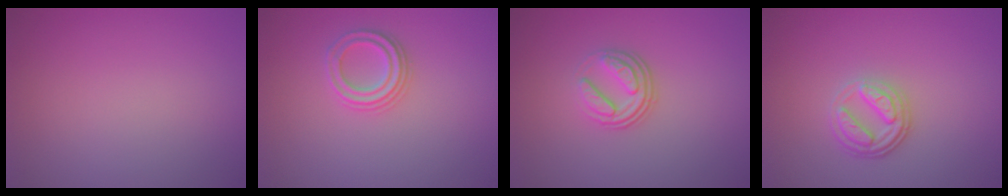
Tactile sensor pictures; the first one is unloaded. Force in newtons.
{"total": 2.3, "press": 2.2, "slide": 0.6}
{"total": 3.5, "press": 2.5, "slide": 2.4}
{"total": 3.4, "press": 2.7, "slide": 2.1}